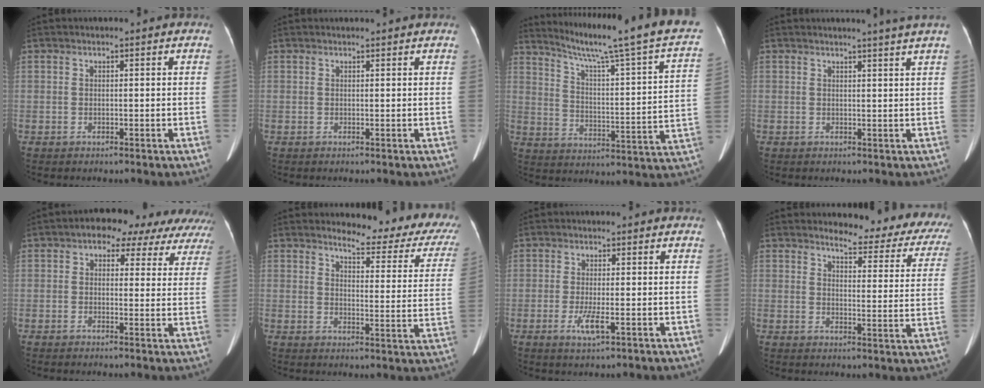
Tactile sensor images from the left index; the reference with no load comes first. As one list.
[{"total": 1.7, "force": [1.7, 0.0, 0.5], "torque": [-0.009, 0.014, 0.021]}, {"total": 24.2, "force": [19.8, -0.7, 14.0], "torque": [-0.214, -0.050, 0.258]}, {"total": 3.2, "force": [2.7, -1.0, 1.4], "torque": [-0.019, -0.004, 0.027]}, {"total": 11.3, "force": [8.6, 5.6, 4.7], "torque": [-0.032, 0.024, 0.084]}, {"total": 15.6, "force": [14.1, 2.9, 6.0], "torque": [-0.050, -0.066, 0.143]}, {"total": 3.0, "force": [-1.1, 0.5, 2.8], "torque": [-0.058, -0.007, -0.018]}, {"total": 15.4, "force": [14.0, 3.3, 5.3], "torque": [-0.036, -0.062, 0.137]}]